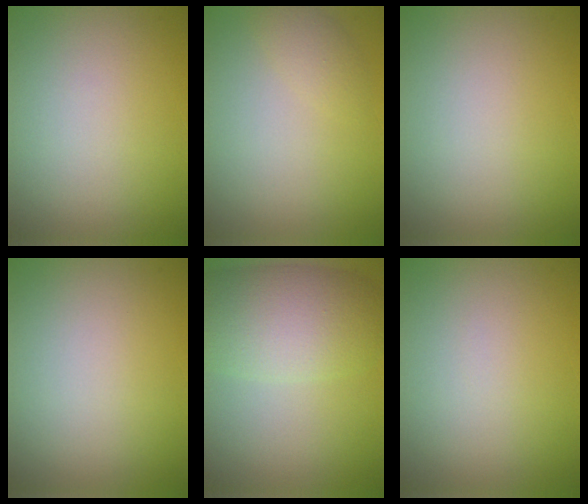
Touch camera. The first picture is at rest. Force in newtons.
{"total": 1.3, "press": 1.3, "slide": 0.1}
{"total": 0.0}
{"total": 0.0}
{"total": 6.9, "press": 6.9, "slide": 0.1}
{"total": 0.0}